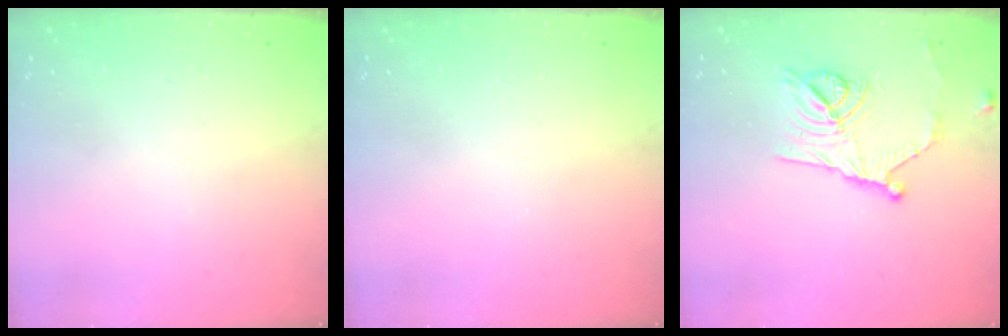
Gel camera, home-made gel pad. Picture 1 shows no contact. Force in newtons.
{"total": 0.0}
{"total": 13.6, "press": 13.4, "slide": 2.4}